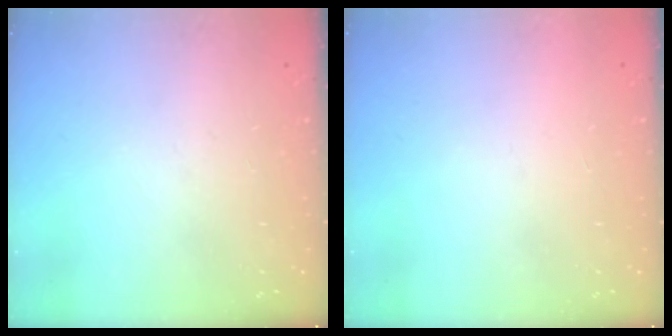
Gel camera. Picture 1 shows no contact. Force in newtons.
{"total": 1.5, "press": 1.5, "slide": 0.1}